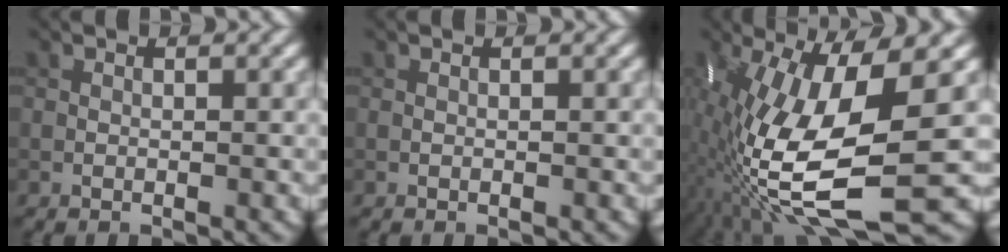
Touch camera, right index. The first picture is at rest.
{"total": 0.0}
{"total": 13.9, "force": [-2.7, 4.0, 13.1], "torque": [-0.259, -0.009, -0.046]}